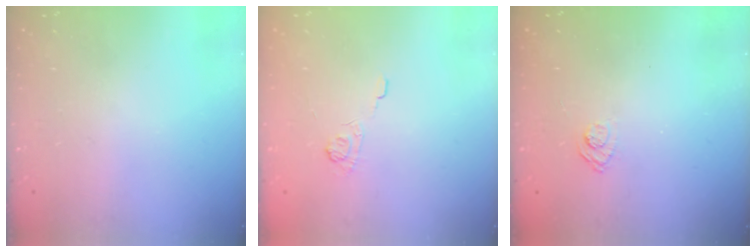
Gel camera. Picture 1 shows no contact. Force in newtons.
{"total": 2.5, "press": 2.1, "slide": 1.4}
{"total": 3.1, "press": 2.8, "slide": 1.3}